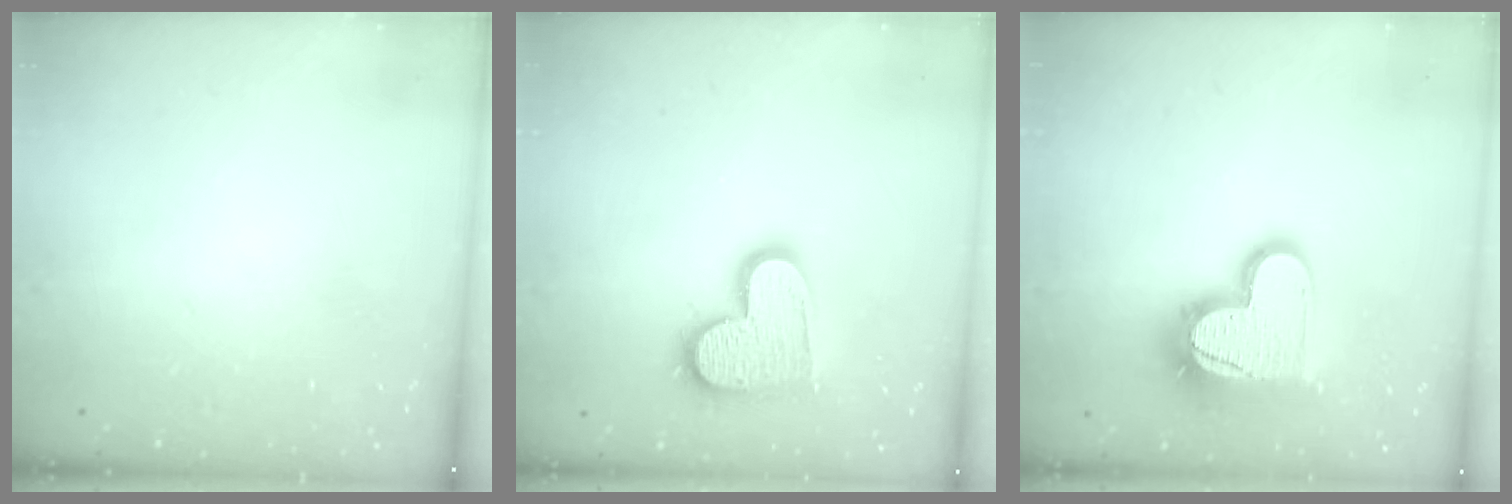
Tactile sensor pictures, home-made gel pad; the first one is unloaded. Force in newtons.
{"total": 13.7, "press": 13.7, "slide": 0.8}
{"total": 16.7, "press": 16.7, "slide": 1.4}